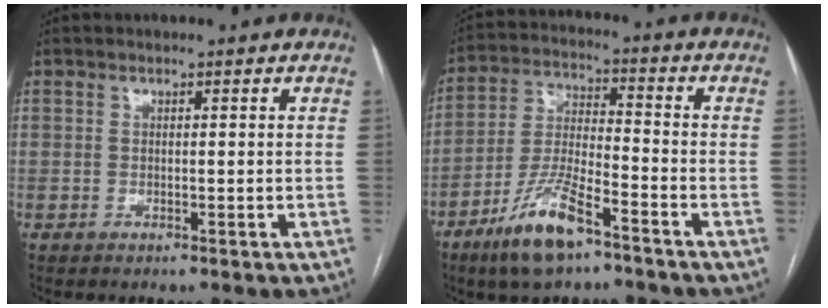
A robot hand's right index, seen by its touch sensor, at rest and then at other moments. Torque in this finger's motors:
{"motor_torque": [1.02, -0.61, 0.46, 0.14]}